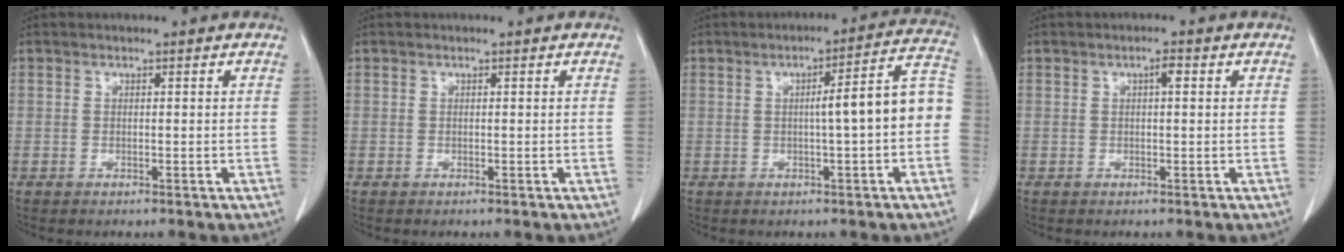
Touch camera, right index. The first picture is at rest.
{"total": 0.0}
{"total": 9.0, "force": [-0.8, 0.4, 8.9], "torque": [-0.112, 0.032, -0.016]}
{"total": 1.5, "force": [0.4, 0.3, 1.4], "torque": [-0.021, 0.004, 0.005]}